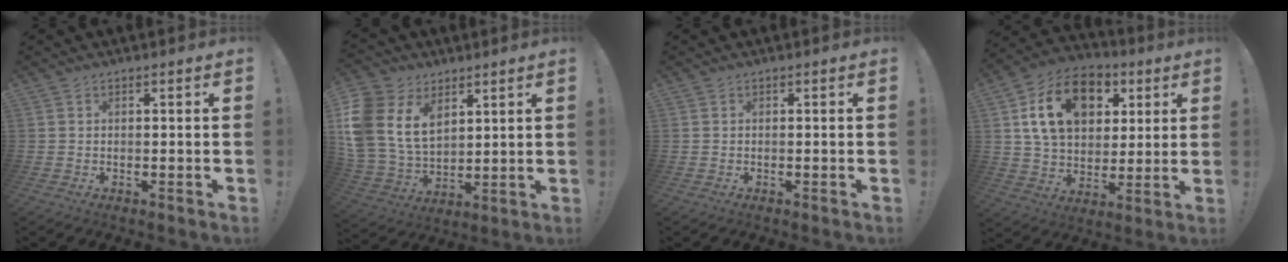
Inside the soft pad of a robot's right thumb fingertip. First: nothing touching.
{"total": 18.4, "force": [7.1, 13.0, 10.9], "torque": [-0.234, -0.038, 0.134]}
{"total": 0.0}
{"total": 18.5, "force": [7.2, 12.8, 11.2], "torque": [-0.175, -0.016, 0.135]}